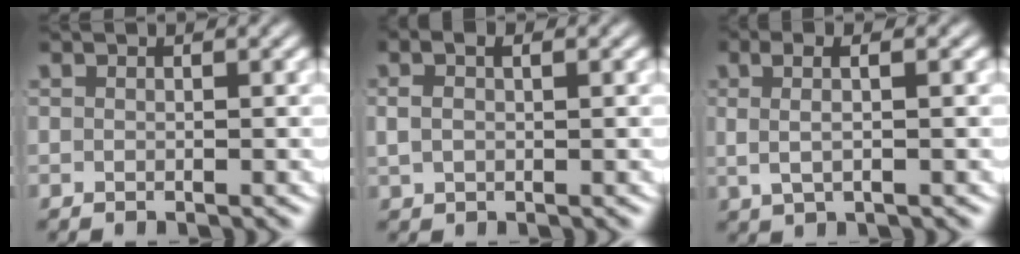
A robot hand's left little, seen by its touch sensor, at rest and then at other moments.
{"total": 2.4, "force": [0.6, 1.5, 1.7], "torque": [-0.040, 0.002, 0.015]}
{"total": 3.7, "force": [0.8, 1.6, 3.3], "torque": [-0.053, 0.006, 0.014]}